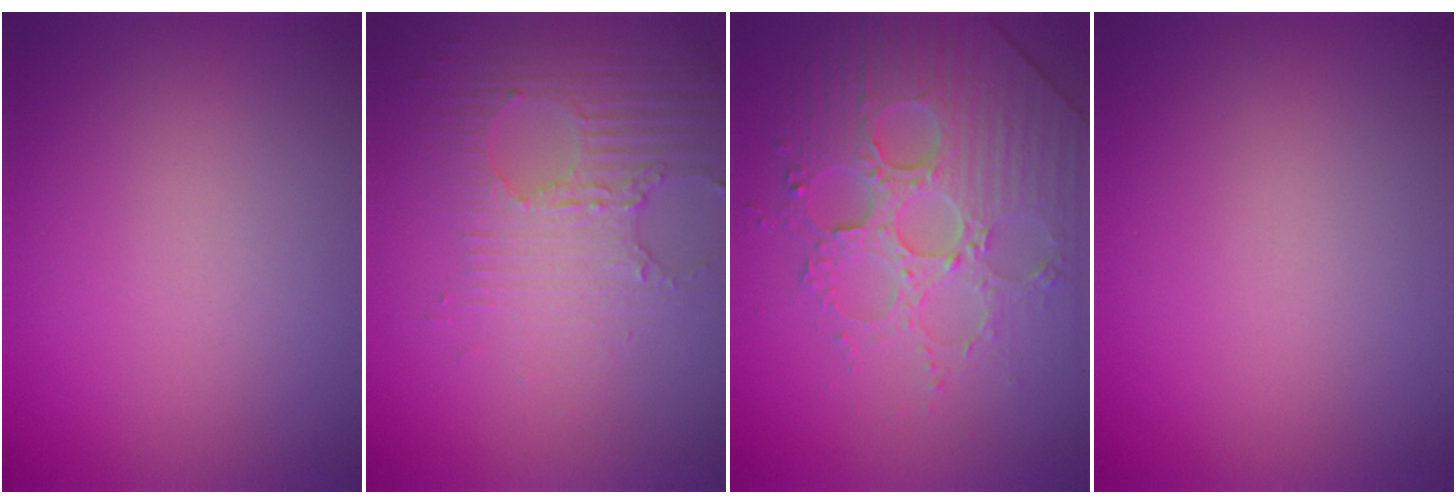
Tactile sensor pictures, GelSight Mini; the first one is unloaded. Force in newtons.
{"total": 3.5, "press": 3.3, "slide": 1.2}
{"total": 5.8, "press": 5.3, "slide": 2.4}
{"total": 0.0}